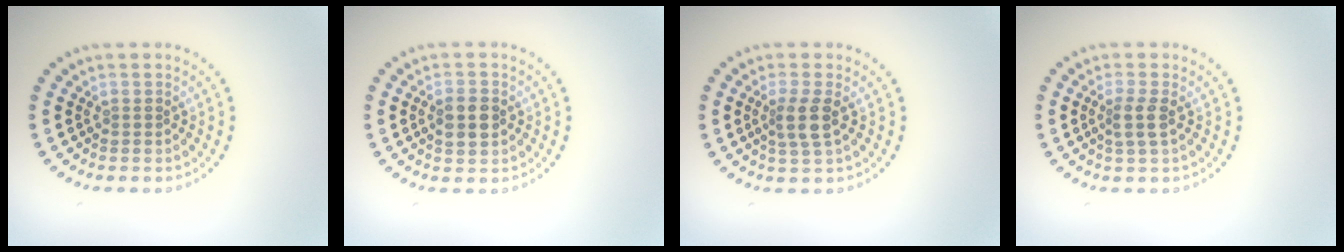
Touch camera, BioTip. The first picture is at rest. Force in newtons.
{"total": 2.6, "press": 2.6, "slide": 0.1}
{"total": 2.3, "press": 2.1, "slide": 1.1}
{"total": 1.8, "press": 1.5, "slide": 0.9}